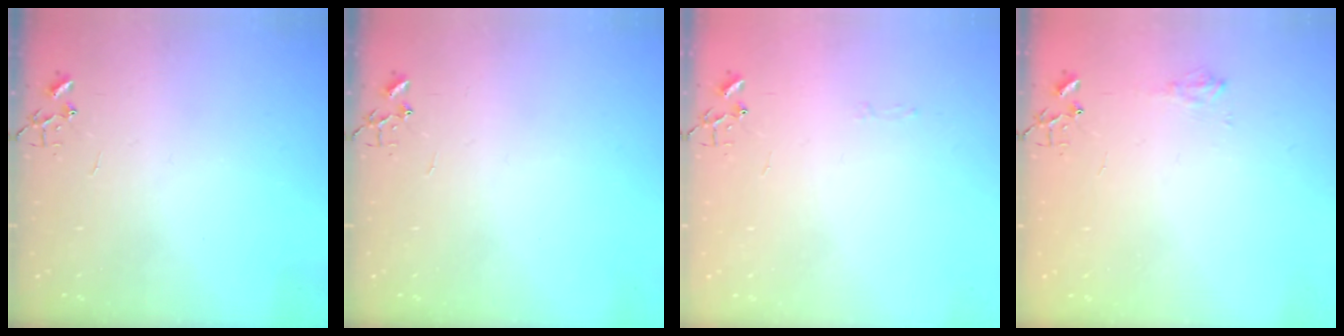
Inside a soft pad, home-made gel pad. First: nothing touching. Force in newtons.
{"total": 0.0}
{"total": 3.2, "press": 3.2, "slide": 0.5}
{"total": 6.1, "press": 6.1, "slide": 0.1}